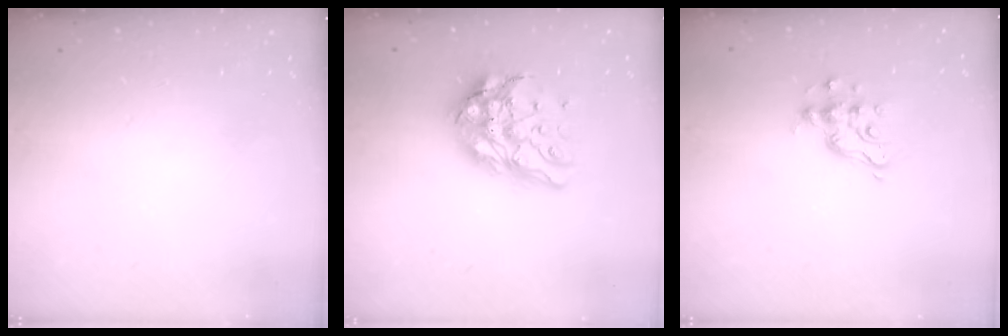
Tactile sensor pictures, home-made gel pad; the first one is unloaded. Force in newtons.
{"total": 15.3, "press": 15.2, "slide": 2.0}
{"total": 8.8, "press": 8.8, "slide": 0.7}